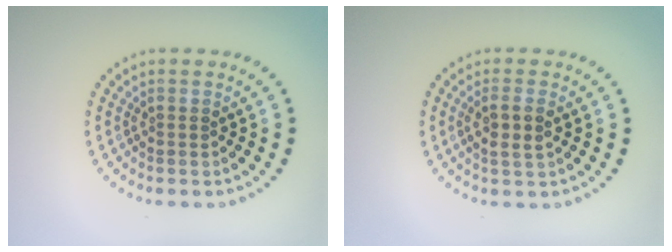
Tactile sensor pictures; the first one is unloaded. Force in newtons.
{"total": 2.3, "press": 2.2, "slide": 0.7}